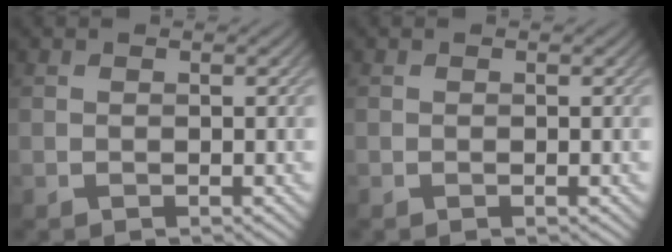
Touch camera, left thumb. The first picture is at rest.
{"total": 0.0}